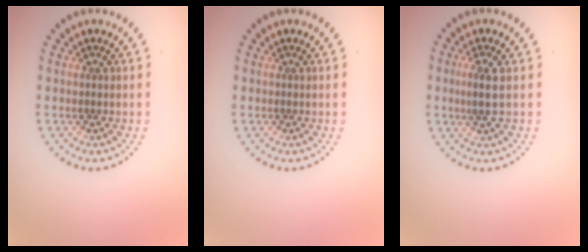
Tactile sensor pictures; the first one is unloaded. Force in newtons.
{"total": 0.0}
{"total": 2.0, "press": 1.8, "slide": 0.8}